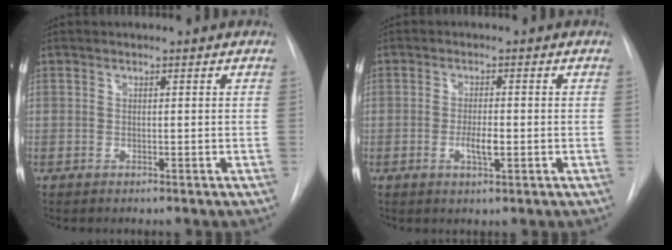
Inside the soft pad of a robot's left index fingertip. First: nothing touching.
{"total": 3.0, "force": [-0.8, 0.7, 2.7], "torque": [-0.052, 0.000, -0.012]}